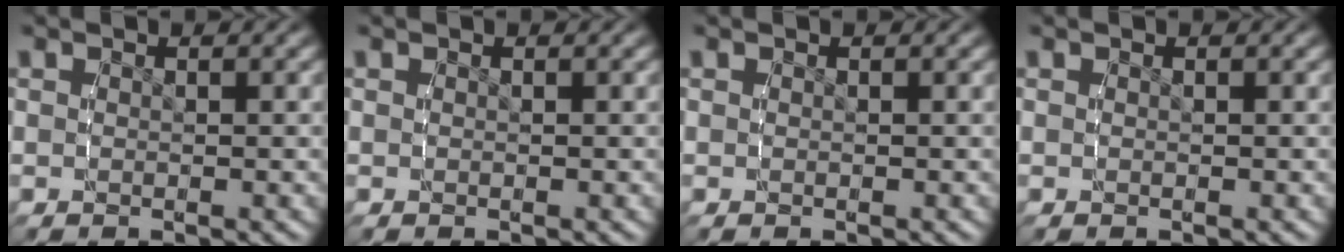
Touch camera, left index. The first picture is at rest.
{"total": 0.0}
{"total": 0.0}
{"total": 0.0}